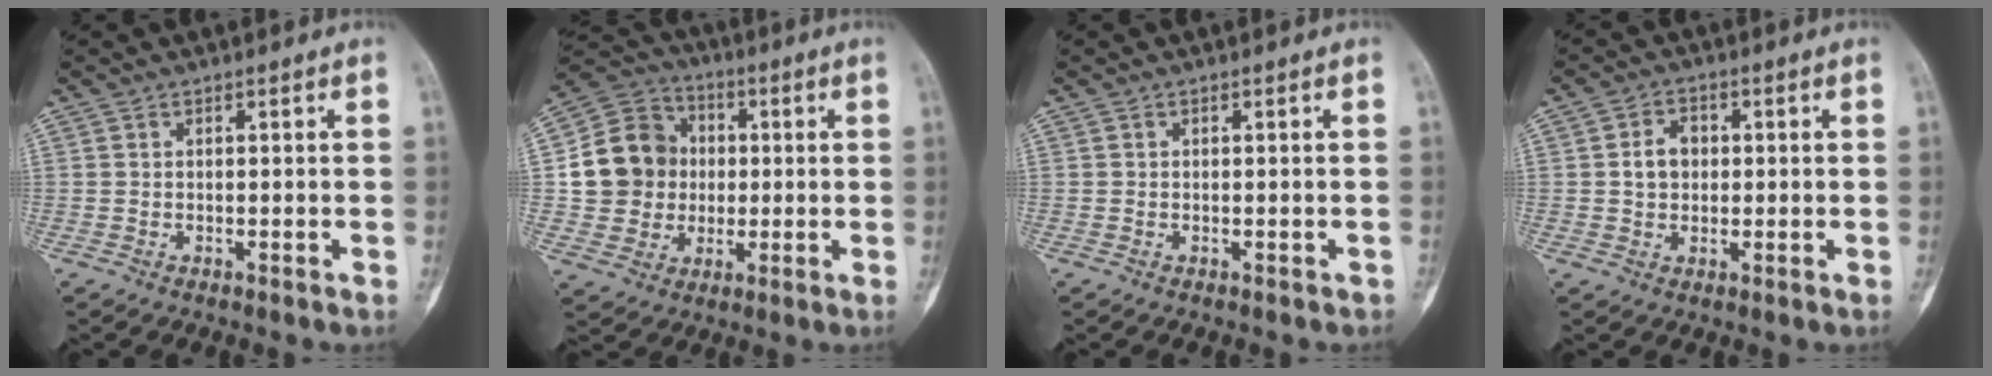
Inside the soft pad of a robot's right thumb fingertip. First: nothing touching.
{"total": 14.1, "force": [0.6, 12.8, 5.8], "torque": [-0.081, 0.022, 0.013]}
{"total": 0.0}
{"total": 4.8, "force": [0.4, 3.8, 2.9], "torque": [-0.037, 0.010, 0.003]}